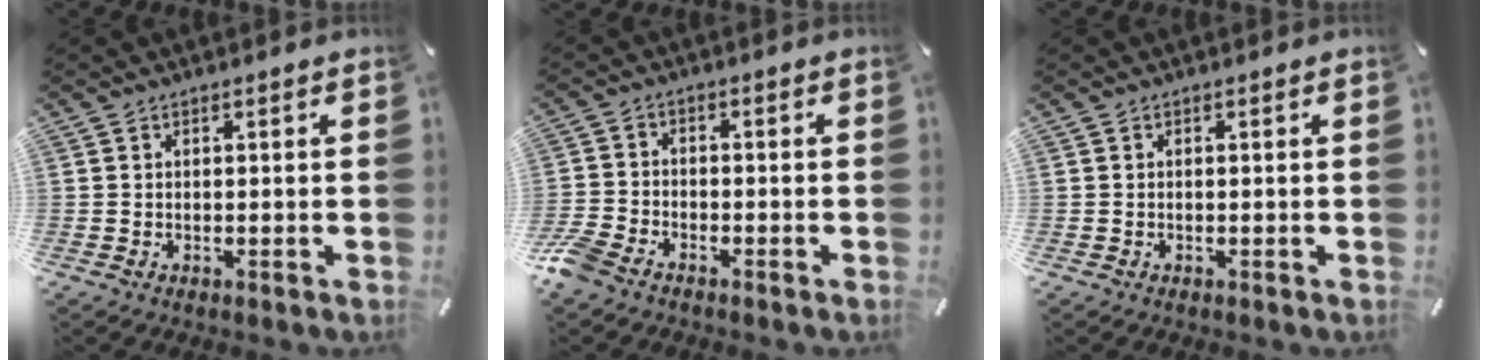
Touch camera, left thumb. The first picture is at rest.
{"total": 4.7, "force": [-3.6, 2.3, 2.0], "torque": [-0.060, 0.011, -0.076]}
{"total": 0.0}